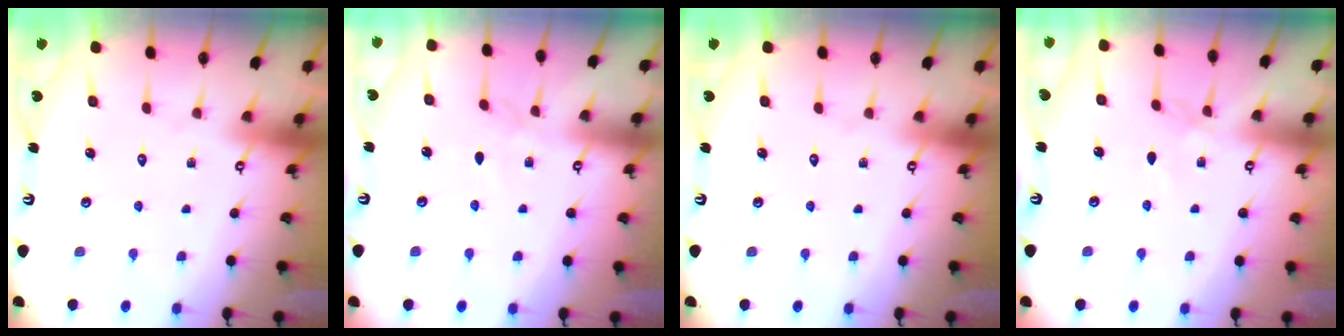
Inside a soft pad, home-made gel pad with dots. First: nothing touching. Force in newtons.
{"total": 3.1, "press": 3.0, "slide": 0.5}
{"total": 0.0}
{"total": 2.5, "press": 2.5, "slide": 0.5}